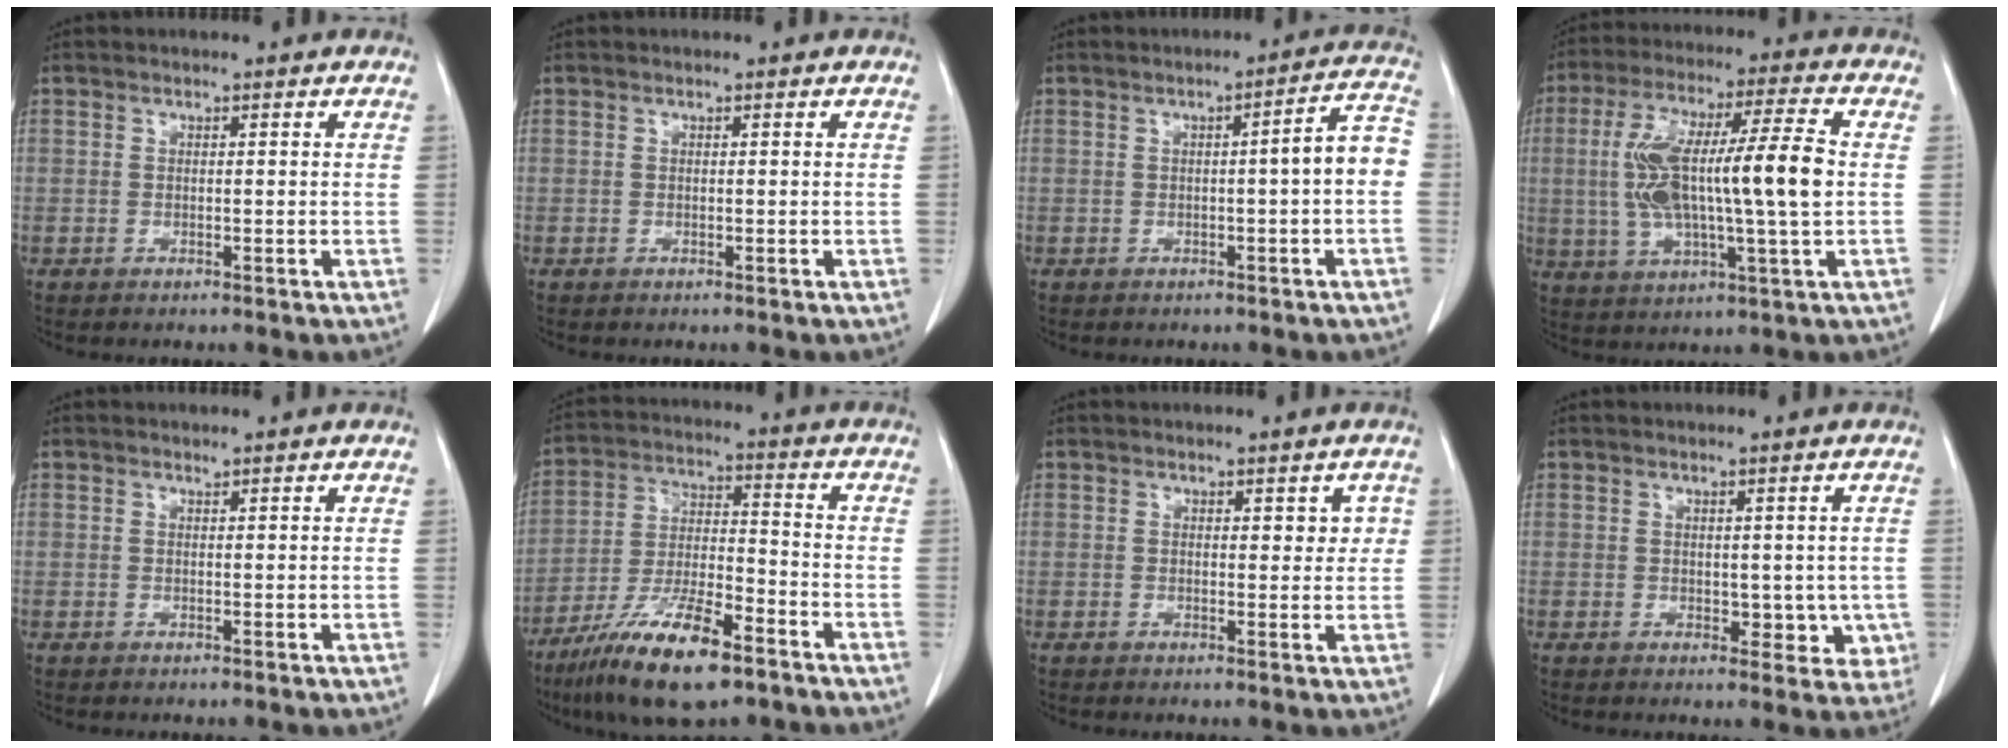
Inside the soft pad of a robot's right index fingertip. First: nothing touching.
{"total": 0.0}
{"total": 5.7, "force": [-0.6, 0.2, 5.7], "torque": [-0.070, 0.019, -0.010]}
{"total": 16.7, "force": [0.3, 2.0, 16.5], "torque": [-0.317, 0.019, 0.003]}
{"total": 0.0}
{"total": 14.7, "force": [-9.6, 3.0, 10.7], "torque": [-0.209, -0.024, -0.171]}
{"total": 2.6, "force": [0.9, 1.5, 1.9], "torque": [-0.014, 0.003, 0.011]}
{"total": 5.0, "force": [0.0, 3.4, 3.6], "torque": [-0.017, -0.003, 0.006]}